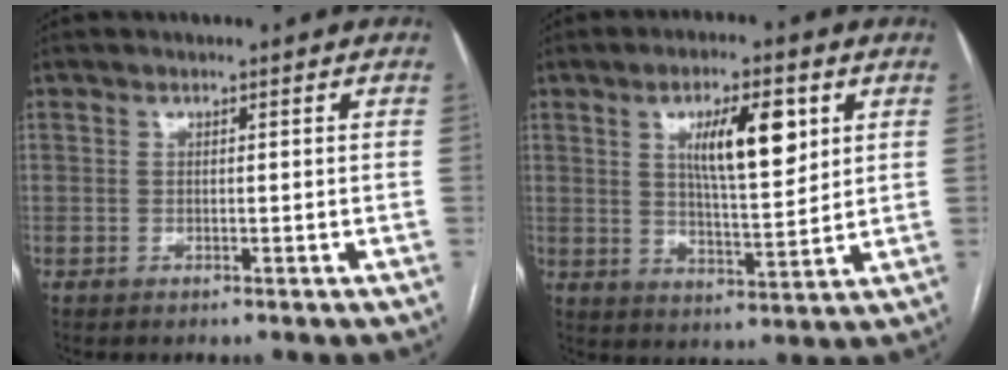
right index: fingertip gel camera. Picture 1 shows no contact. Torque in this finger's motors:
{"motor_torque": [0.90, 0.69, 0.37, 0.12]}